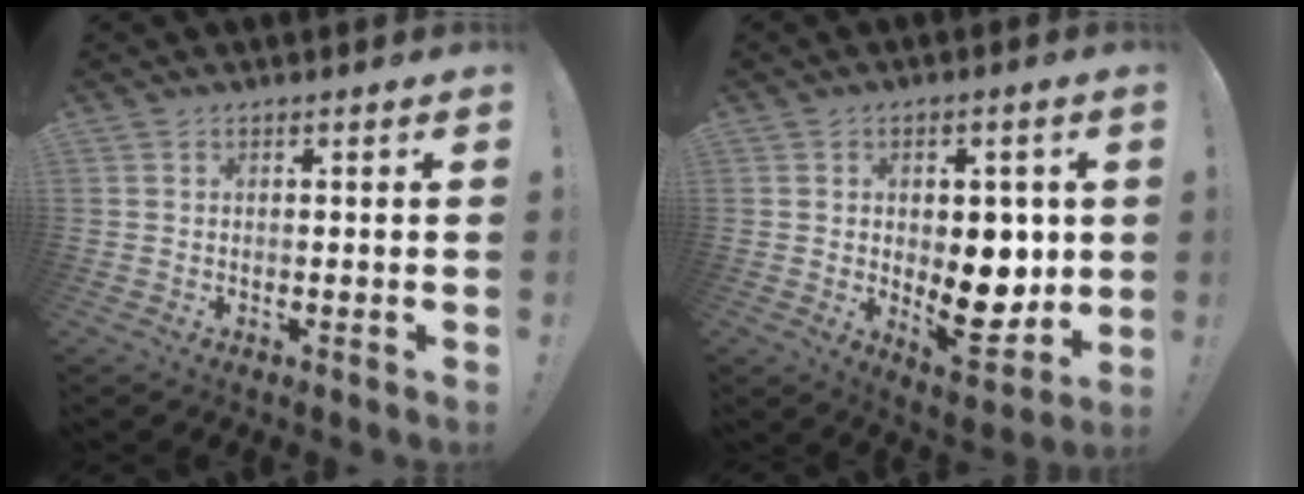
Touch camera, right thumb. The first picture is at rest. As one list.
[{"total": 12.0, "force": [-0.7, 7.8, 9.1], "torque": [-0.088, -0.008, -0.007]}]